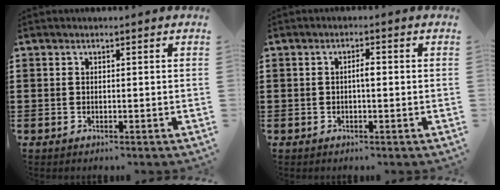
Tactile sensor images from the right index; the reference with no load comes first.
{"total": 1.9, "force": [-0.2, 0.5, 1.8], "torque": [-0.034, 0.002, -0.004]}